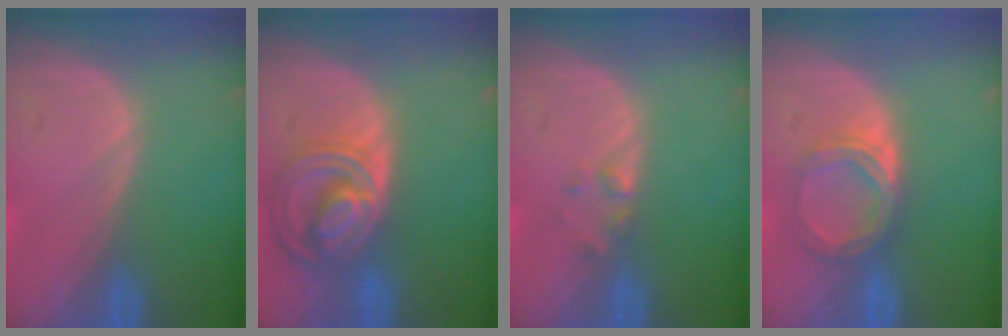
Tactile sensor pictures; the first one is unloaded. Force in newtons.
{"total": 8.6, "press": 7.4, "slide": 4.4}
{"total": 1.4, "press": 1.3, "slide": 0.2}
{"total": 5.4, "press": 4.7, "slide": 2.5}